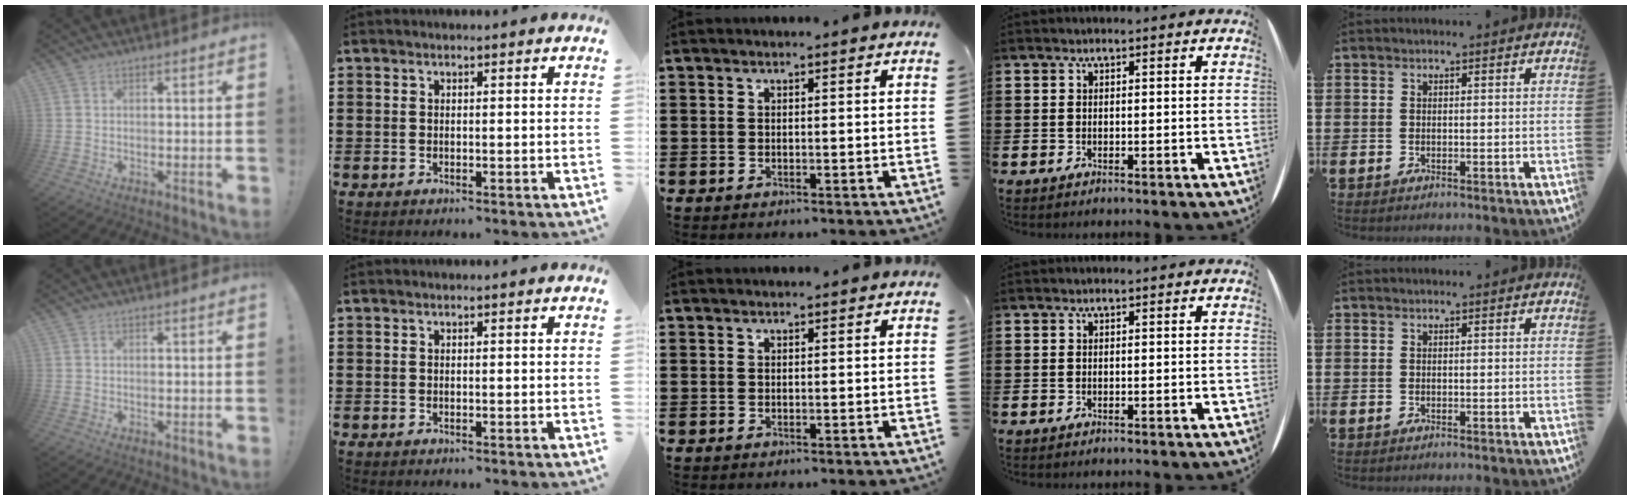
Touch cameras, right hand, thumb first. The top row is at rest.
{}